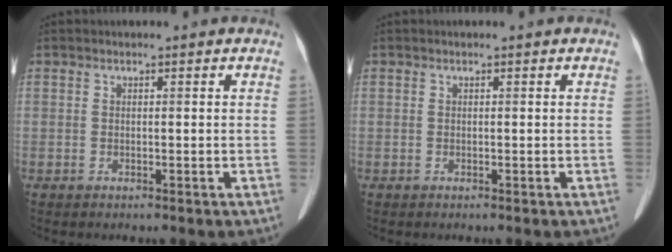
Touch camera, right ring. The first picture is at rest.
{"total": 0.0}